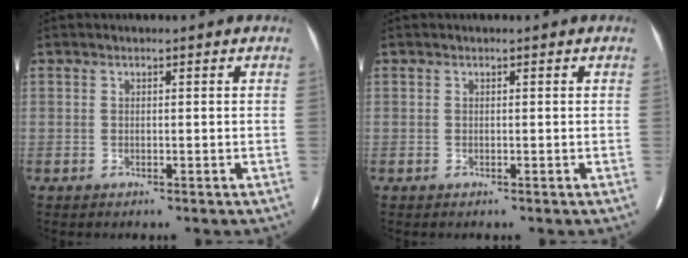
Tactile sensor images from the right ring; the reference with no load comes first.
{"total": 0.0}